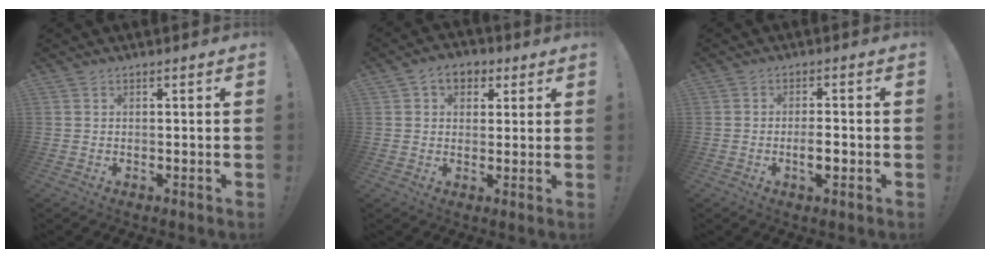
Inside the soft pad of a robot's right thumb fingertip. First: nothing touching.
{"total": 6.5, "force": [2.4, 5.1, 3.2], "torque": [-0.043, 0.000, 0.045]}
{"total": 4.2, "force": [-1.4, 1.1, 3.8], "torque": [-0.061, -0.001, -0.027]}